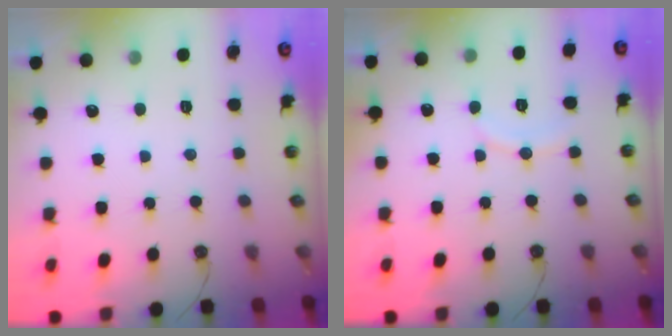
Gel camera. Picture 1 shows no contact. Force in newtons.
{"total": 5.6, "press": 5.6, "slide": 0.6}